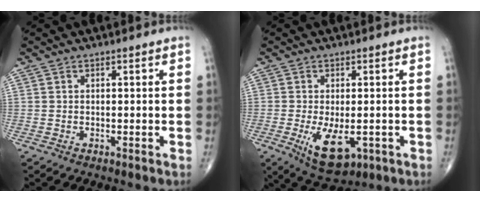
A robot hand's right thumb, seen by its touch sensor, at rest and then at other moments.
{"total": 8.6, "force": [-2.5, 4.1, 7.1], "torque": [-0.113, -0.016, -0.028]}